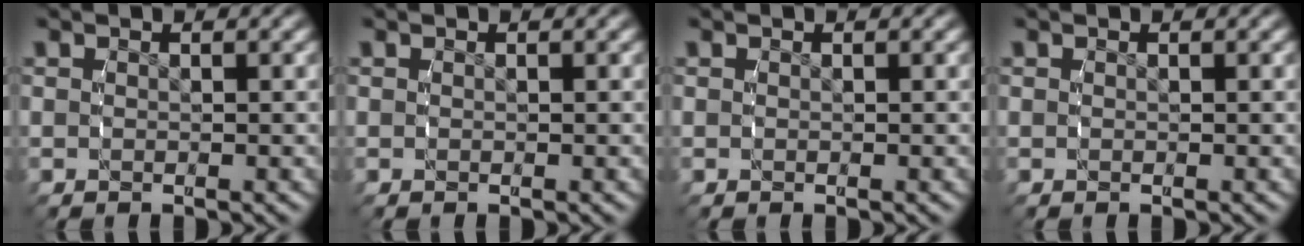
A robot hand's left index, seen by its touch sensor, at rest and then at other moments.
{"total": 0.0}
{"total": 0.0}
{"total": 0.0}